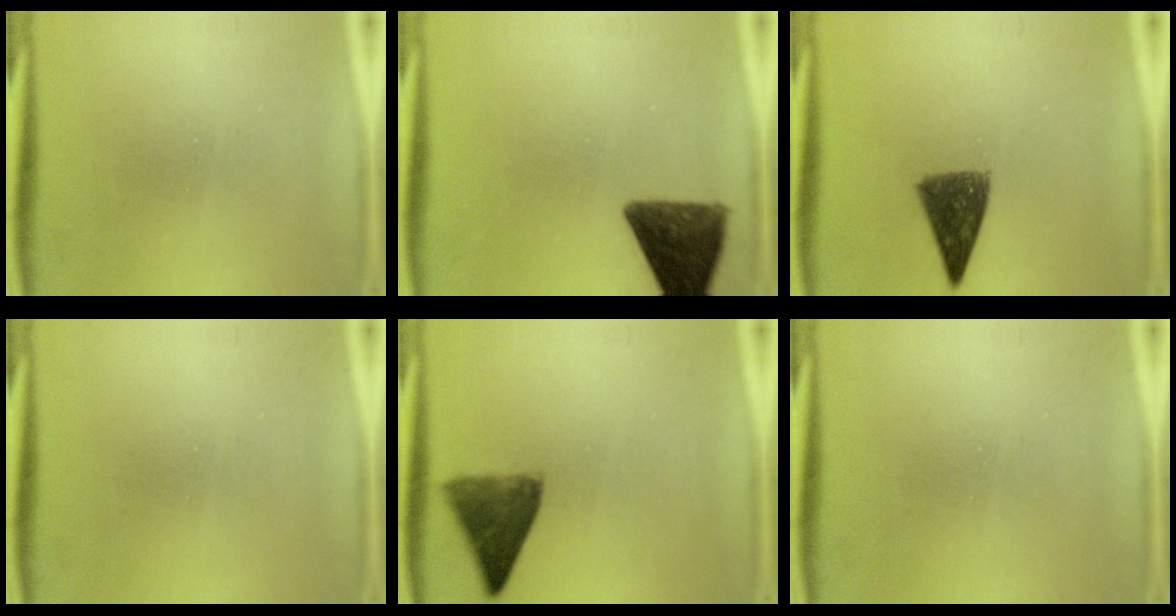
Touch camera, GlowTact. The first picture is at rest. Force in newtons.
{"total": 11.4}
{"total": 8.4}
{"total": 0.0}
{"total": 7.1}
{"total": 0.0}